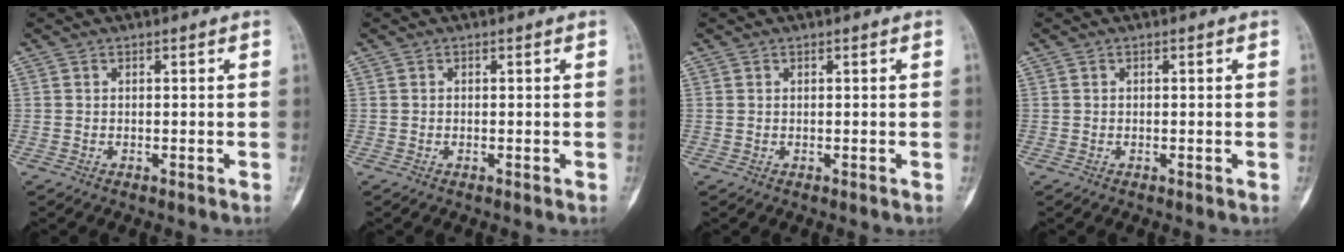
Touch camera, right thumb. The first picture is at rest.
{"total": 0.0}
{"total": 0.0}
{"total": 0.0}